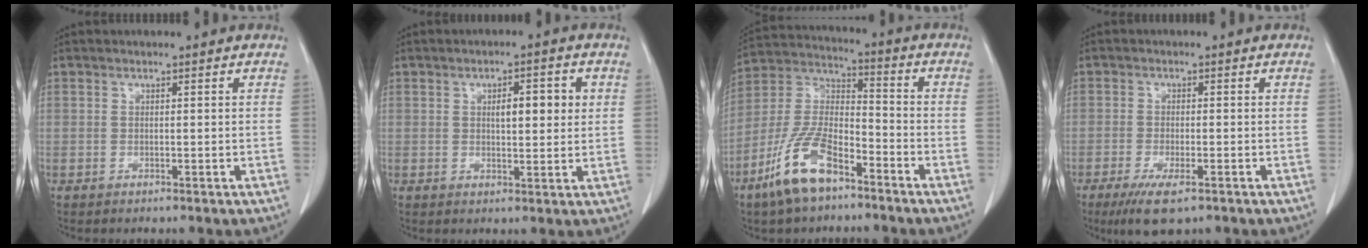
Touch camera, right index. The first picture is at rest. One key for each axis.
{"total": 5.2, "fx": 1.3, "fy": 1.6, "fz": 4.8, "tx": -0.073, "ty": 0.007, "tz": 0.019}
{"total": 12.7, "fx": -7.9, "fy": 4.7, "fz": 8.8, "tx": -0.193, "ty": -0.003, "tz": -0.154}
{"total": 6.0, "fx": -3.6, "fy": 1.4, "fz": 4.5, "tx": -0.082, "ty": -0.014, "tz": -0.056}